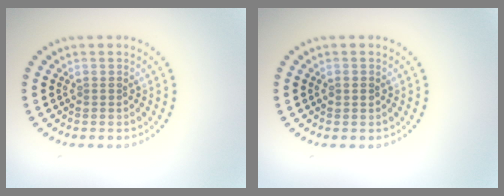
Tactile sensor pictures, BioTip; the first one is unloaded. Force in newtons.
{"total": 1.0, "press": 1.0, "slide": 0.3}